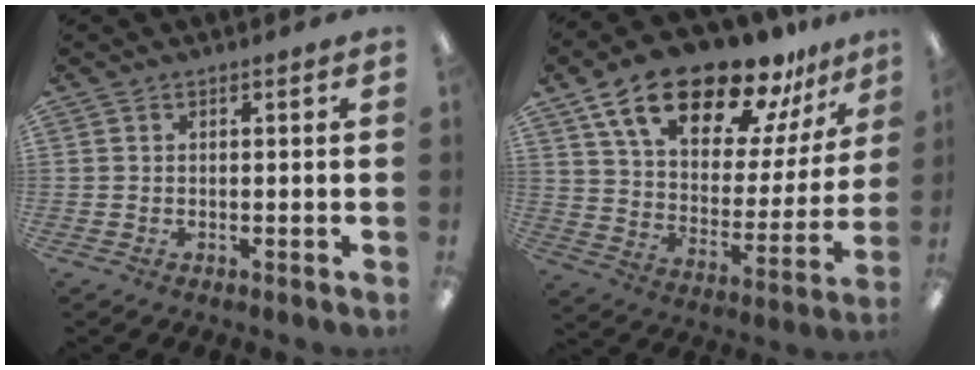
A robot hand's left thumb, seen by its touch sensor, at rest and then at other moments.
{"total": 23.3, "force": [17.0, 9.6, 12.8], "torque": [-0.218, -0.107, 0.293]}